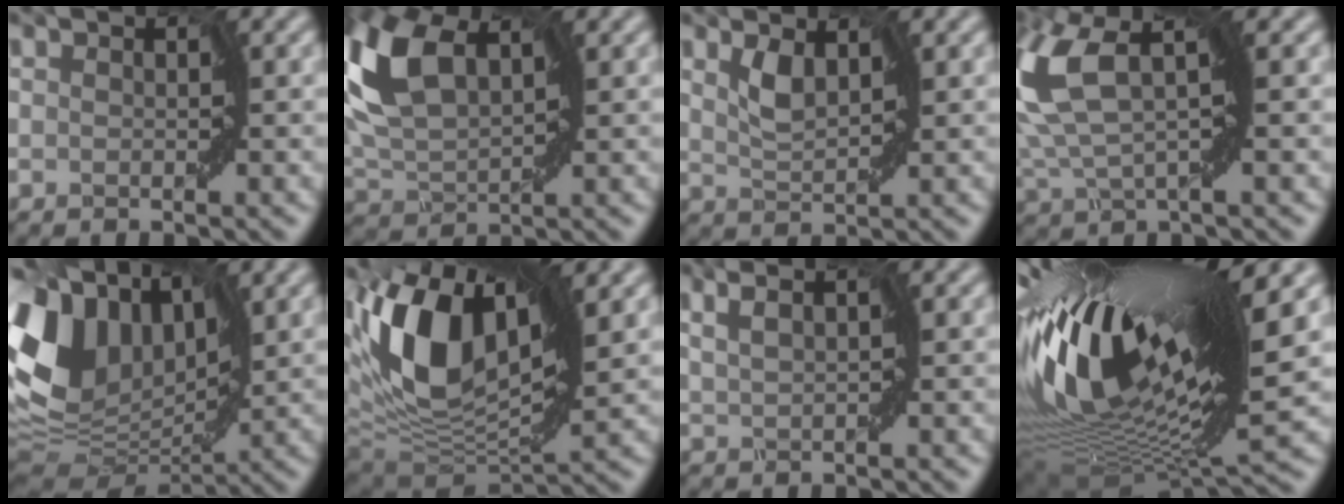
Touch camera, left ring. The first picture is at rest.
{"total": 8.3, "force": [3.7, 4.3, 6.1], "torque": [-0.168, 0.018, 0.080]}
{"total": 1.4, "force": [1.2, 0.3, 0.8], "torque": [-0.033, -0.004, 0.039]}
{"total": 7.5, "force": [1.9, 2.7, 6.8], "torque": [-0.179, 0.012, 0.045]}
{"total": 11.3, "force": [3.1, 7.4, 8.0], "torque": [-0.192, 0.006, 0.063]}
{"total": 12.2, "force": [4.1, 6.0, 9.8], "torque": [-0.196, 0.014, 0.078]}
{"total": 1.5, "force": [1.3, -0.3, 0.6], "torque": [-0.017, 0.001, 0.024]}
{"total": 18.1, "force": [4.7, 4.9, 16.8], "torque": [-0.324, -0.003, 0.090]}